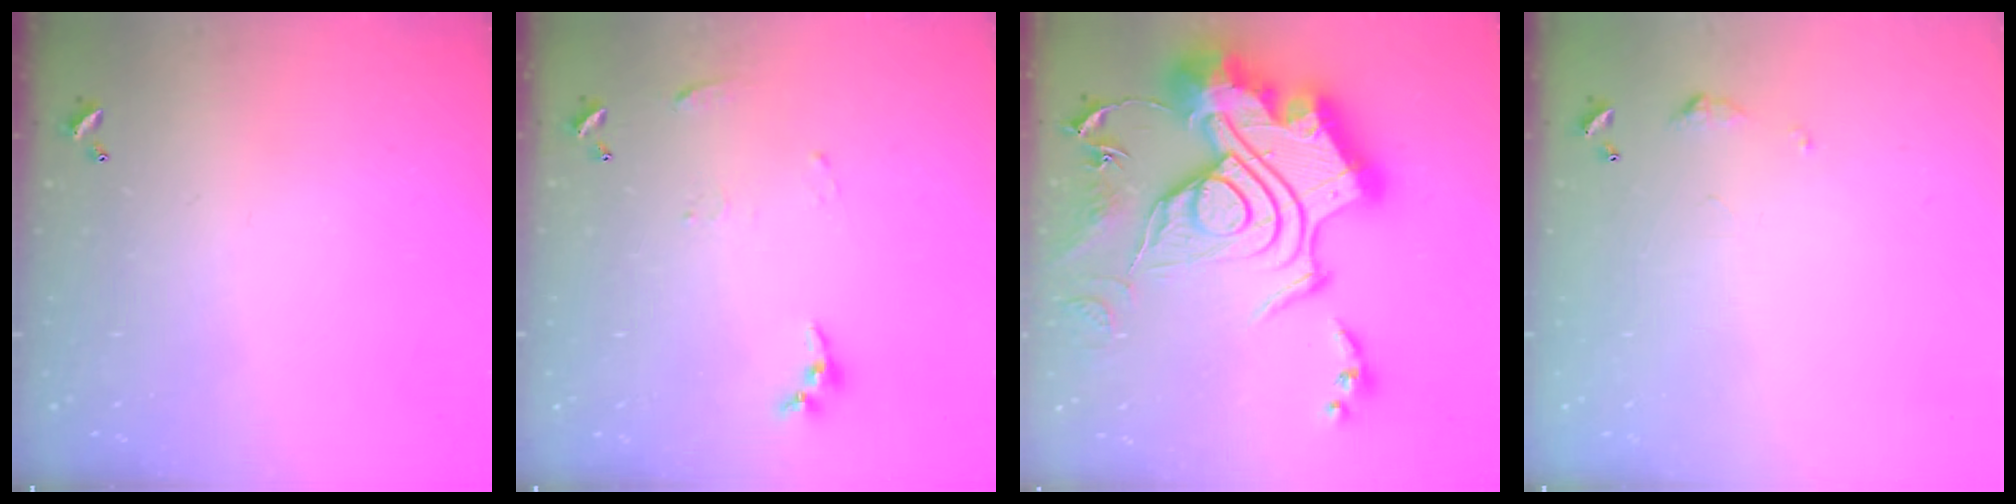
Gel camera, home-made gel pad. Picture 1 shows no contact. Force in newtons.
{"total": 4.3, "press": 4.3, "slide": 0.5}
{"total": 1.1, "press": 1.1, "slide": 0.0}
{"total": 5.0, "press": 4.9, "slide": 0.8}